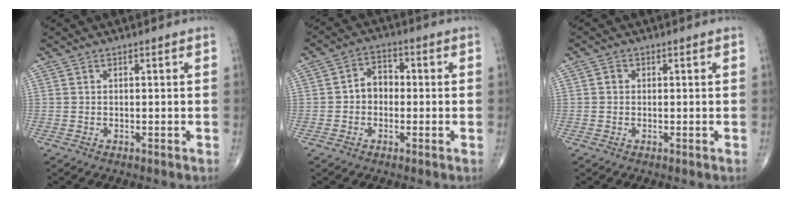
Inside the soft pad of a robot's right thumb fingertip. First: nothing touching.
{"total": 4.9, "force": [-0.4, 3.8, 3.0], "torque": [-0.030, 0.021, -0.017]}
{"total": 0.8, "force": [0.1, 0.7, 0.4], "torque": [-0.003, 0.002, -0.001]}